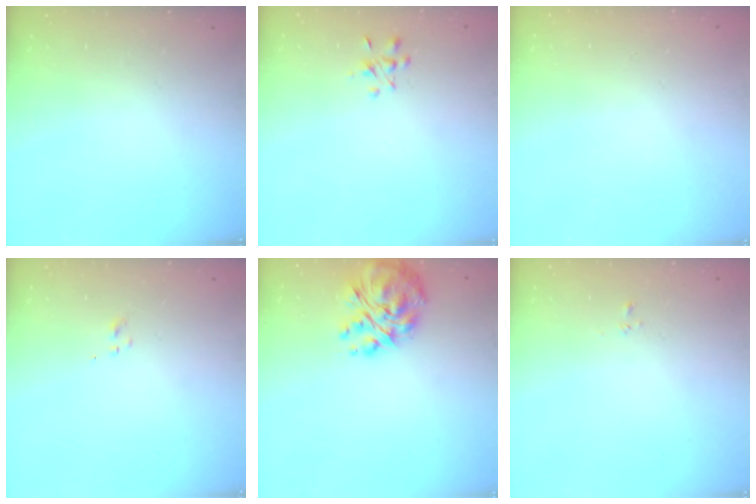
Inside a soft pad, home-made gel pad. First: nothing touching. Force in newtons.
{"total": 2.7, "press": 2.5, "slide": 1.0}
{"total": 1.8, "press": 1.8, "slide": 0.2}
{"total": 0.7, "press": 0.7, "slide": 0.3}
{"total": 13.3, "press": 12.5, "slide": 4.7}
{"total": 2.2, "press": 2.0, "slide": 0.9}